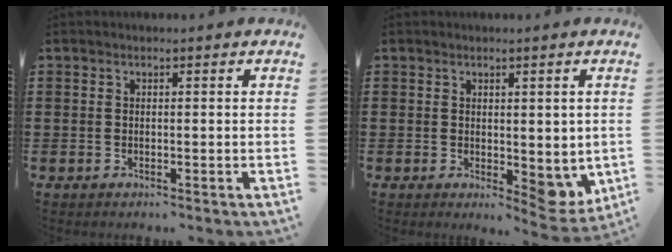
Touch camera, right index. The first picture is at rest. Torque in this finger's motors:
{"motor_torque": [0.39, 0.01, 0.24, 0.06]}